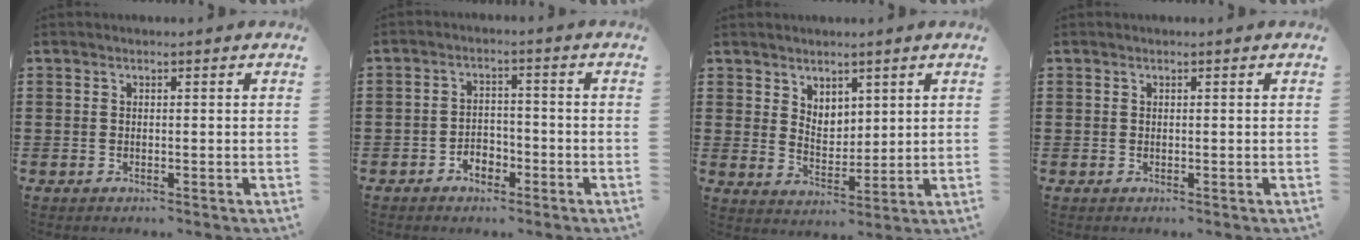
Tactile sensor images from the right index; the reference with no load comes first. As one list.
[{"total": 3.0, "force": [-2.1, 1.8, 1.1], "torque": [-0.025, 0.006, -0.045]}, {"total": 2.9, "force": [2.5, 1.4, 0.4], "torque": [-0.015, 0.002, 0.047]}, {"total": 0.0}]